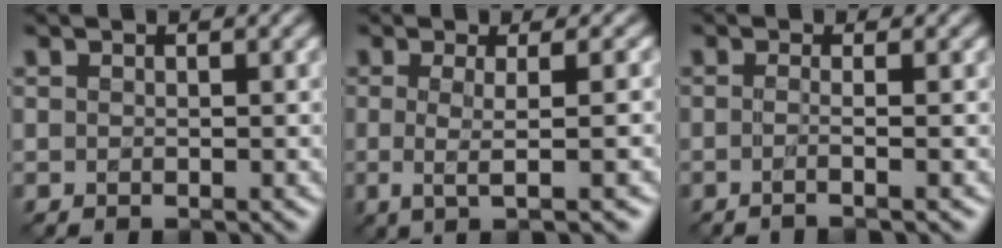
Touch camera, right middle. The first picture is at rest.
{"total": 4.2, "force": [-0.3, 0.9, 4.1], "torque": [-0.067, -0.002, -0.010]}
{"total": 2.7, "force": [-0.2, 1.2, 2.4], "torque": [-0.016, -0.010, -0.037]}